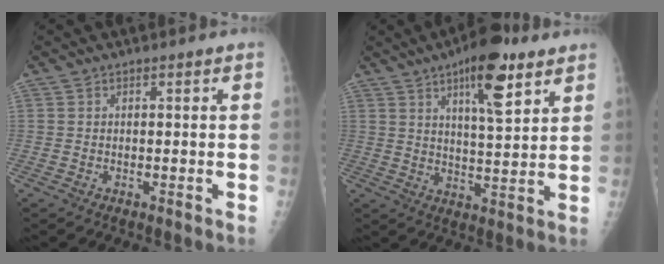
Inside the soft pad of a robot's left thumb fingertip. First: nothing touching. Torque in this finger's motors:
{"motor_torque": [1.13, 0.32, 0.98, -0.57, 0.27]}